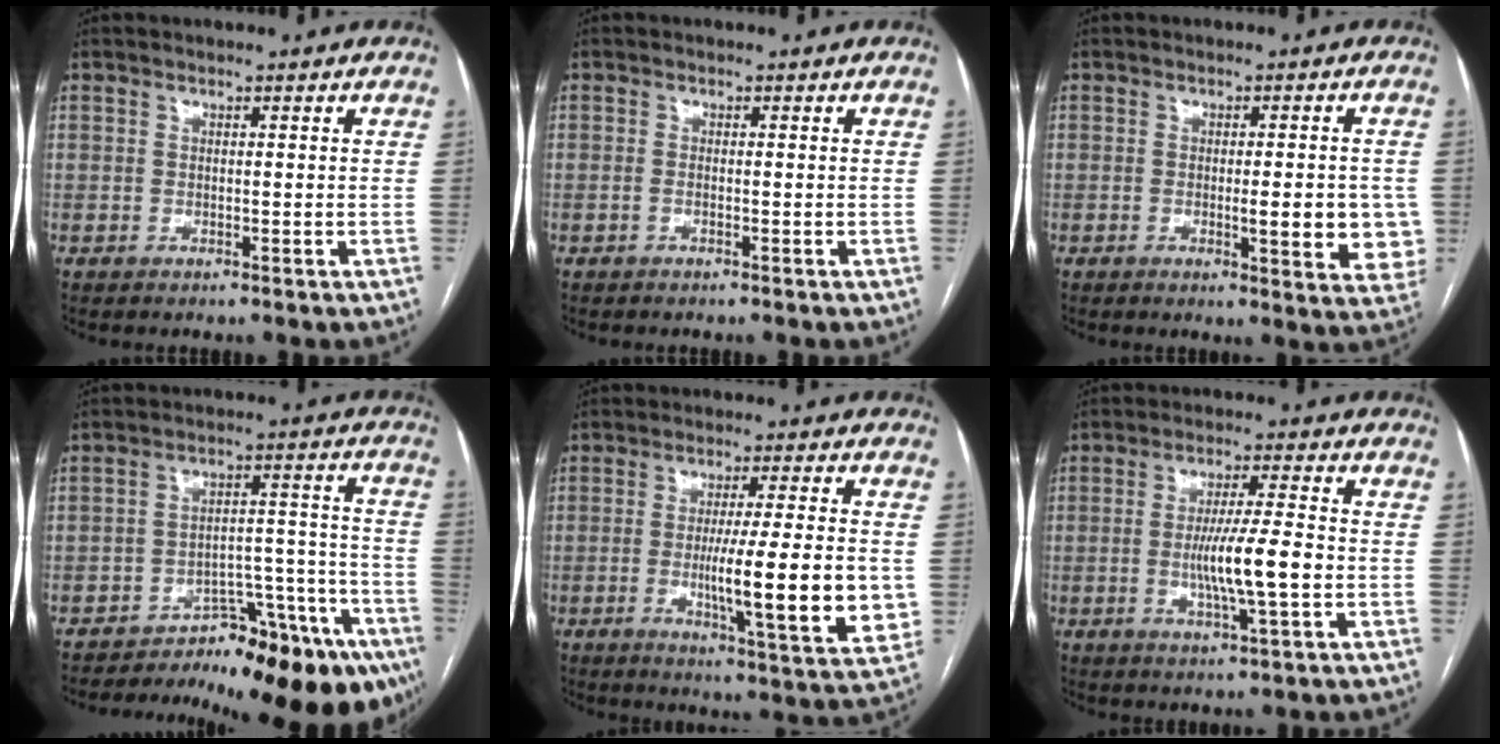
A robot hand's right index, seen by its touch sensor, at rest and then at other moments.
{"total": 0.6, "force": [-0.3, 0.0, 0.5], "torque": [-0.009, 0.001, -0.007]}
{"total": 8.2, "force": [-1.3, 1.9, 7.9], "torque": [-0.088, -0.009, -0.015]}
{"total": 16.7, "force": [-13.9, 4.4, 8.2], "torque": [-0.022, 0.058, -0.185]}
{"total": 14.7, "force": [-1.7, 0.9, 14.5], "torque": [-0.217, -0.024, -0.027]}
{"total": 8.9, "force": [-1.4, 0.1, 8.8], "torque": [-0.161, -0.005, -0.027]}